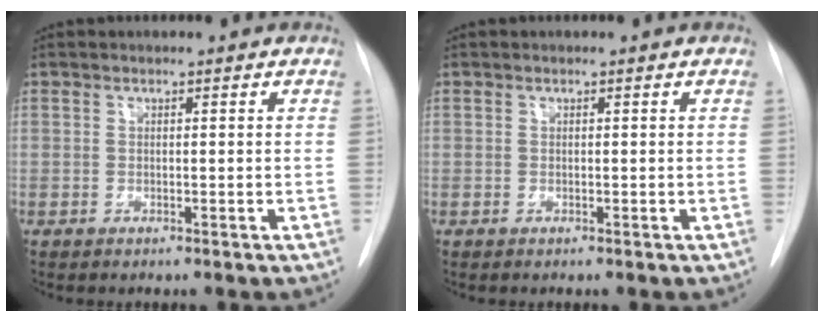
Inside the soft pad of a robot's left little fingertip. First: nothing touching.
{"total": 0.0}